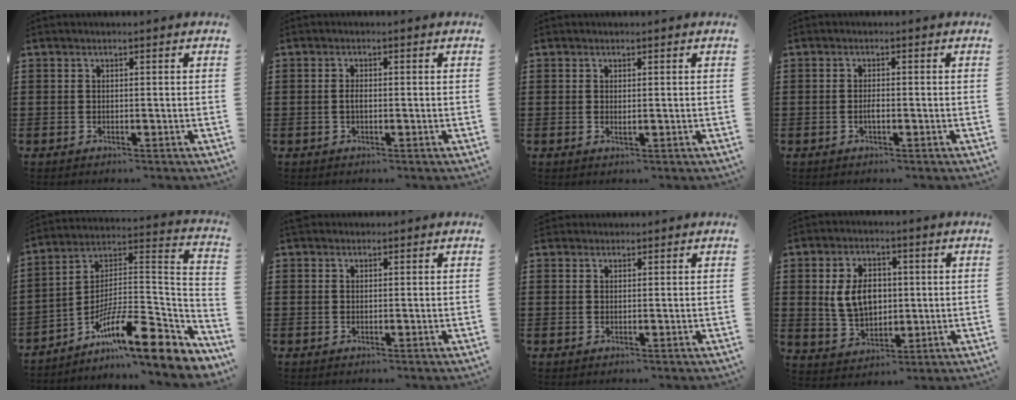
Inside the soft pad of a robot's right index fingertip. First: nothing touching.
{"total": 1.3, "force": [-0.2, 0.5, 1.2], "torque": [-0.024, 0.000, -0.004]}
{"total": 0.7, "force": [0.2, 0.1, 0.7], "torque": [-0.014, 0.000, 0.005]}
{"total": 1.5, "force": [-0.4, 0.4, 1.4], "torque": [-0.028, 0.001, -0.008]}
{"total": 13.4, "force": [-8.7, 3.0, 9.8], "torque": [-0.169, 0.004, -0.161]}
{"total": 0.9, "force": [0.7, 0.6, 0.0], "torque": [-0.001, 0.004, 0.013]}
{"total": 1.2, "force": [1.1, 0.5, -0.2], "torque": [0.002, 0.002, 0.023]}
{"total": 7.4, "force": [0.9, 5.1, 5.2], "torque": [-0.119, 0.009, 0.011]}